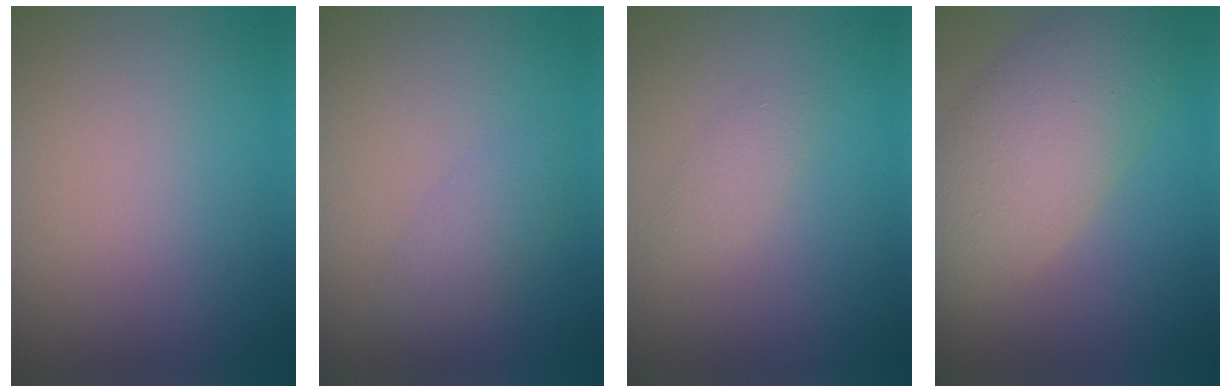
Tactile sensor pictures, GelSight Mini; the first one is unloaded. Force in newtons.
{"total": 1.9, "press": 1.9, "slide": 0.0}
{"total": 1.2, "press": 1.2, "slide": 0.0}
{"total": 7.5, "press": 7.4, "slide": 0.6}